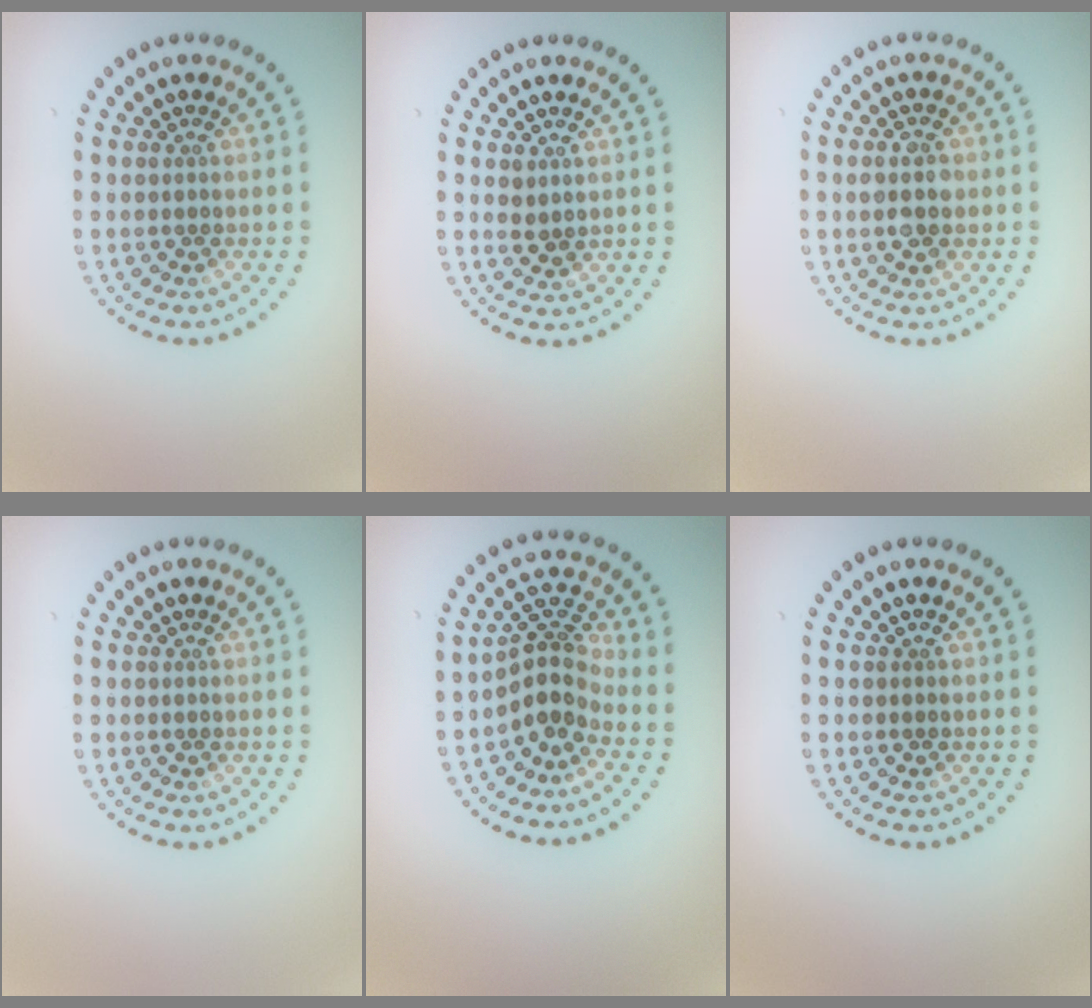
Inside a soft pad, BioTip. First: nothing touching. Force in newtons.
{"total": 1.1, "press": 1.1, "slide": 0.3}
{"total": 2.9, "press": 2.9, "slide": 0.1}
{"total": 0.0}
{"total": 3.7, "press": 2.7, "slide": 2.4}
{"total": 0.0}